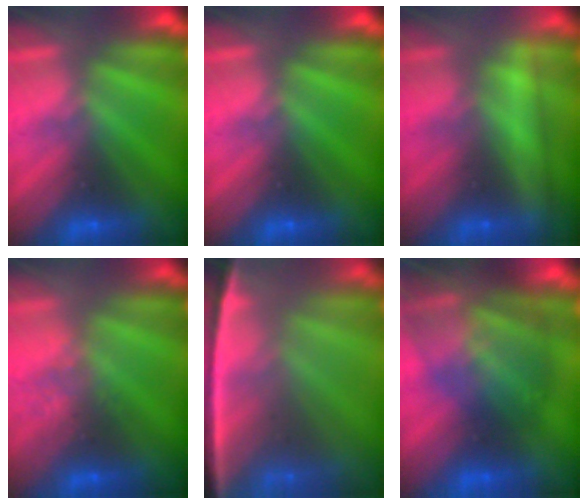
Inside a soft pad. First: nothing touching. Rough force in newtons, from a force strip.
{"total": 0.0}
{"total": 2.4}
{"total": 2.4}
{"total": 7.6}
{"total": 10.8}